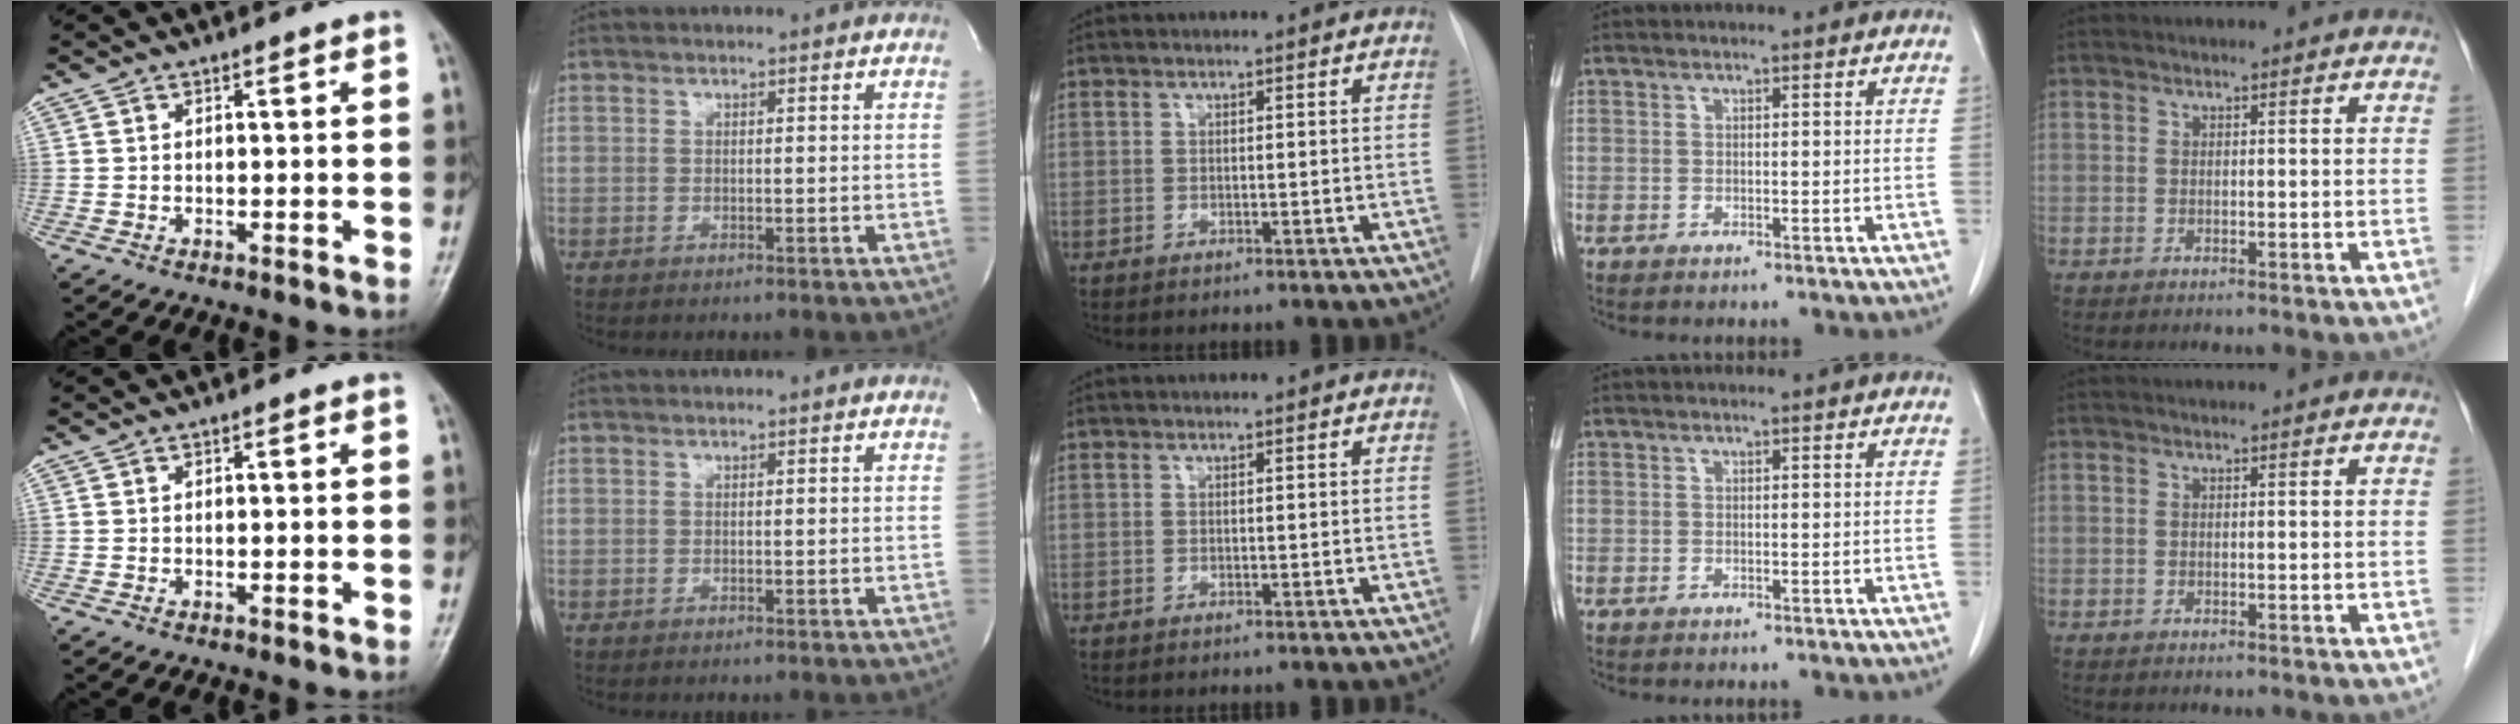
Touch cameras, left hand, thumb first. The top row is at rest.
{}